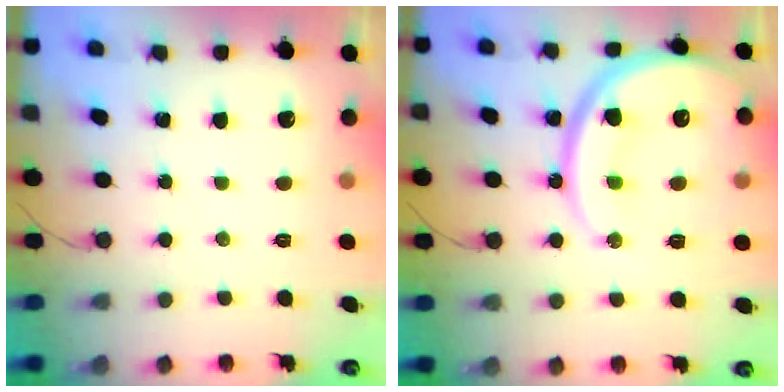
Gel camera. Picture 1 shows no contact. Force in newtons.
{"total": 20.8, "press": 20.8, "slide": 1.6}